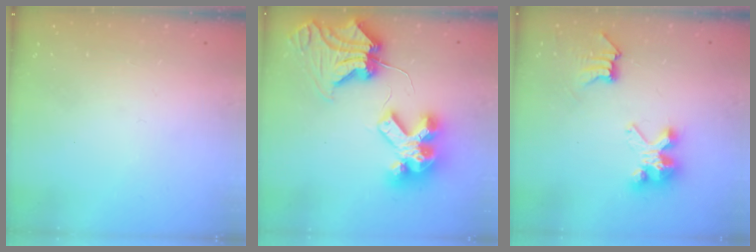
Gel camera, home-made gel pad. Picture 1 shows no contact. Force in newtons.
{"total": 15.3, "press": 15.2, "slide": 1.9}
{"total": 7.5, "press": 7.5, "slide": 0.1}